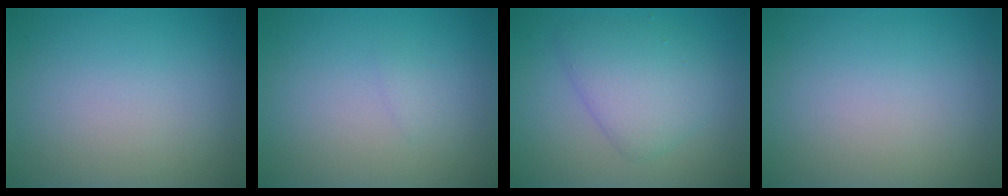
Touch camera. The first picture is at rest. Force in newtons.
{"total": 0.6, "press": 0.6, "slide": 0.0}
{"total": 4.1, "press": 4.1, "slide": 0.1}
{"total": 0.0}